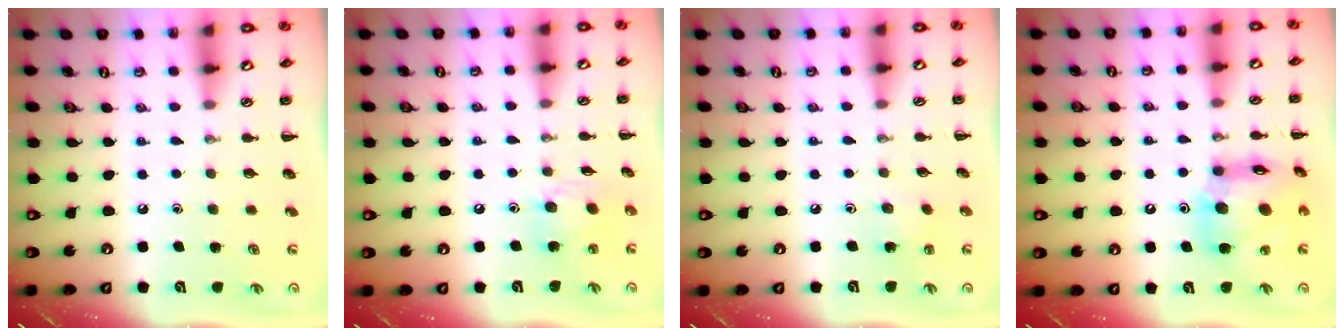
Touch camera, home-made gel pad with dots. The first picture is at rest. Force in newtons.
{"total": 10.1, "press": 9.9, "slide": 1.9}
{"total": 3.4, "press": 3.2, "slide": 1.0}
{"total": 13.7, "press": 13.3, "slide": 3.4}